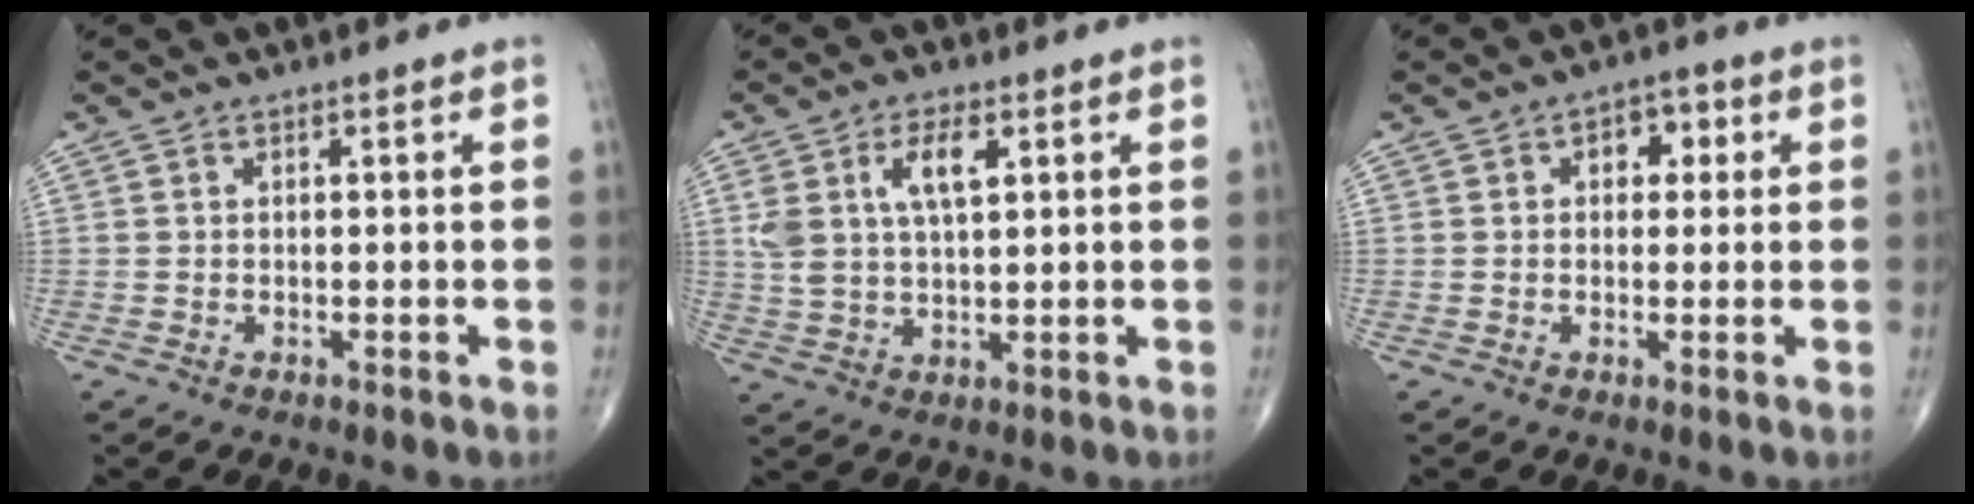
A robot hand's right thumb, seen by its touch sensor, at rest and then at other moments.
{"total": 8.4, "force": [3.1, 3.9, 6.8], "torque": [-0.132, -0.002, 0.063]}
{"total": 4.6, "force": [1.2, 3.2, 3.1], "torque": [-0.011, 0.002, 0.009]}